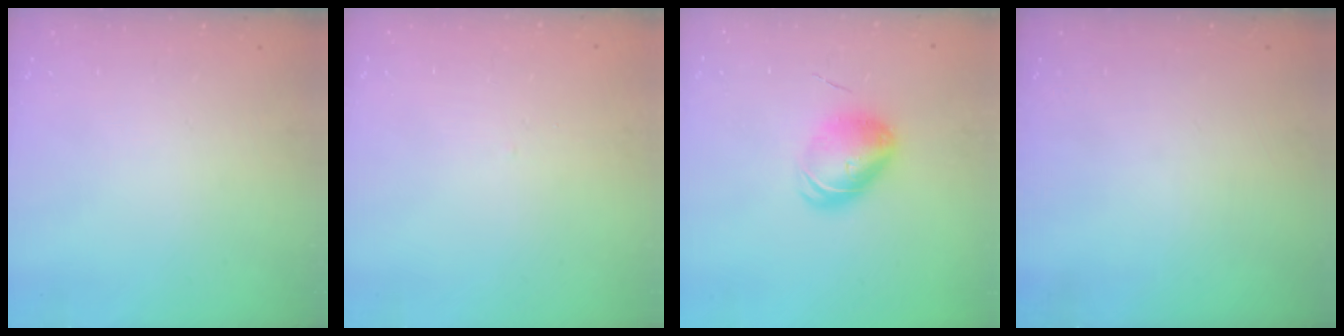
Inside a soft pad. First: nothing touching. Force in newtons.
{"total": 1.6, "press": 1.6, "slide": 0.3}
{"total": 8.9, "press": 8.7, "slide": 1.8}
{"total": 0.0}